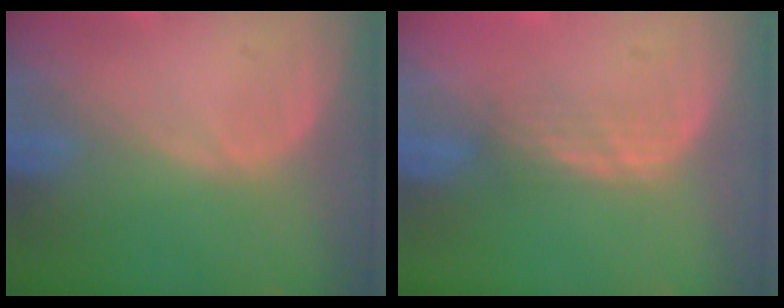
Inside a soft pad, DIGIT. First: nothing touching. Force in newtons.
{"total": 2.2, "press": 2.2, "slide": 0.4}